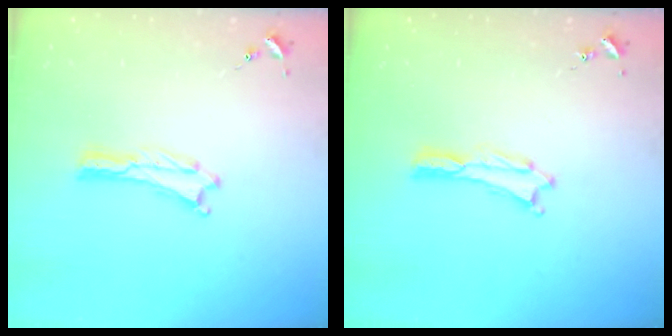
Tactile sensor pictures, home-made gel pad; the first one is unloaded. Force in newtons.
{"total": 0.0}